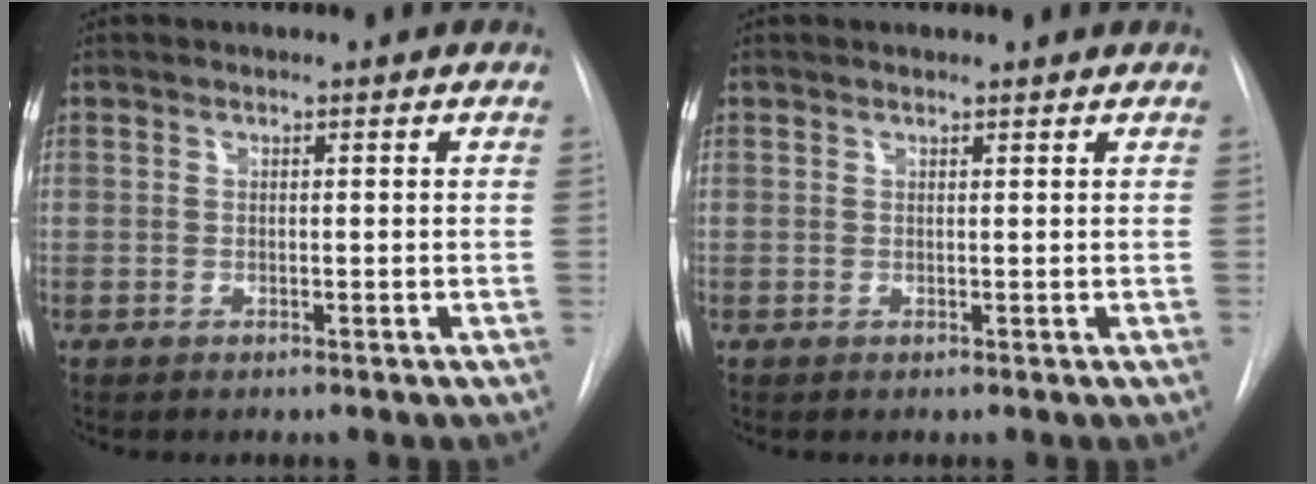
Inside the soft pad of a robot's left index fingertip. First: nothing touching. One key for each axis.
{"total": 1.3, "fx": 1.3, "fy": 0.1, "fz": 0.0, "tx": -0.009, "ty": 0.012, "tz": 0.020}